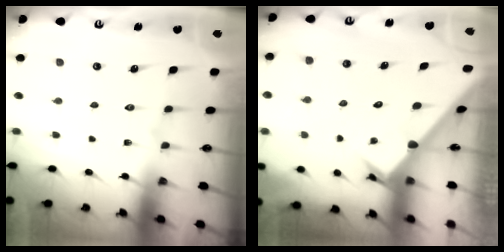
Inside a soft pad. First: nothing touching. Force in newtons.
{"total": 2.8, "press": 2.8, "slide": 0.3}